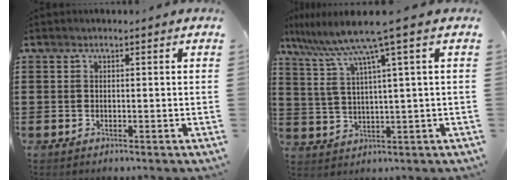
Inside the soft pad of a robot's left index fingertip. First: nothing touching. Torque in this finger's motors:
{"motor_torque": [1.15, -0.99, 0.92, 0.21]}